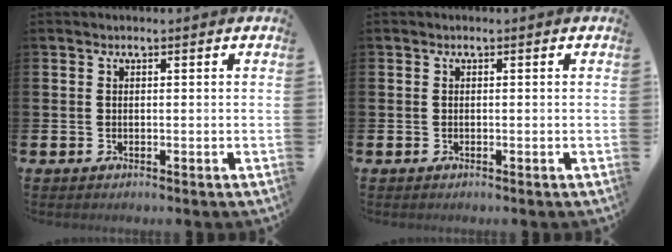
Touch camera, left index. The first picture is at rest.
{"total": 0.0}